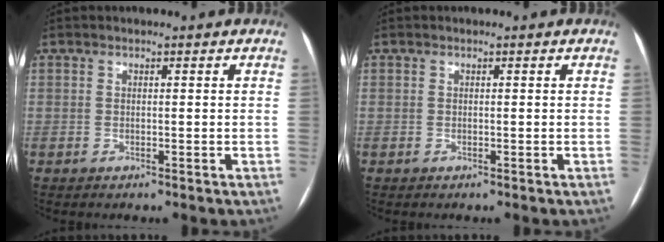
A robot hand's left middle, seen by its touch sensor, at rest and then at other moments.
{"total": 0.0}